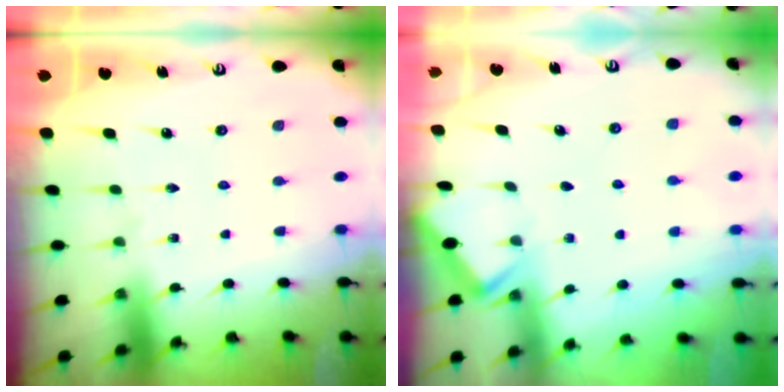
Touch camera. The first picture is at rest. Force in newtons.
{"total": 2.0, "press": 2.0, "slide": 0.3}